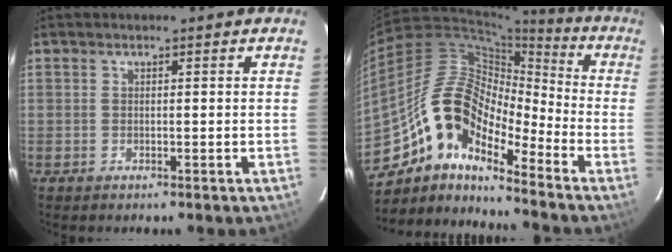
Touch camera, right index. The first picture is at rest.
{"total": 14.9, "force": [-10.2, 6.4, 8.7], "torque": [-0.149, 0.012, -0.210]}